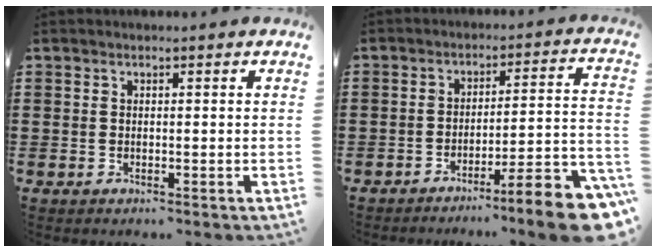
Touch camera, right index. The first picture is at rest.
{"total": 9.1, "force": [-6.9, 0.4, 5.9], "torque": [-0.083, 0.005, -0.132]}